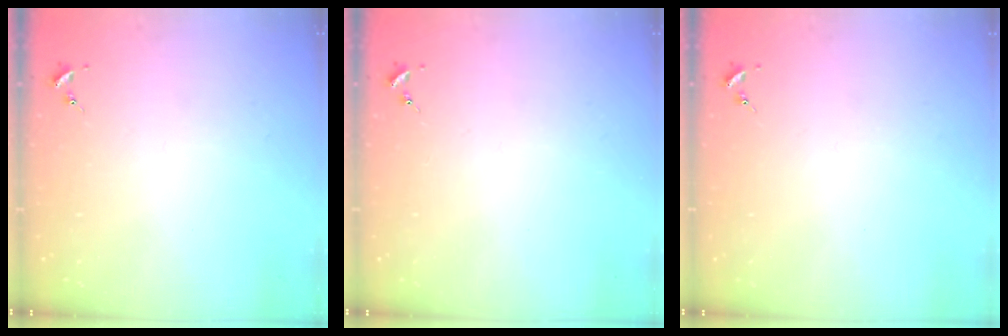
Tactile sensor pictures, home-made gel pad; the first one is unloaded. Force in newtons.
{"total": 0.0}
{"total": 0.0}